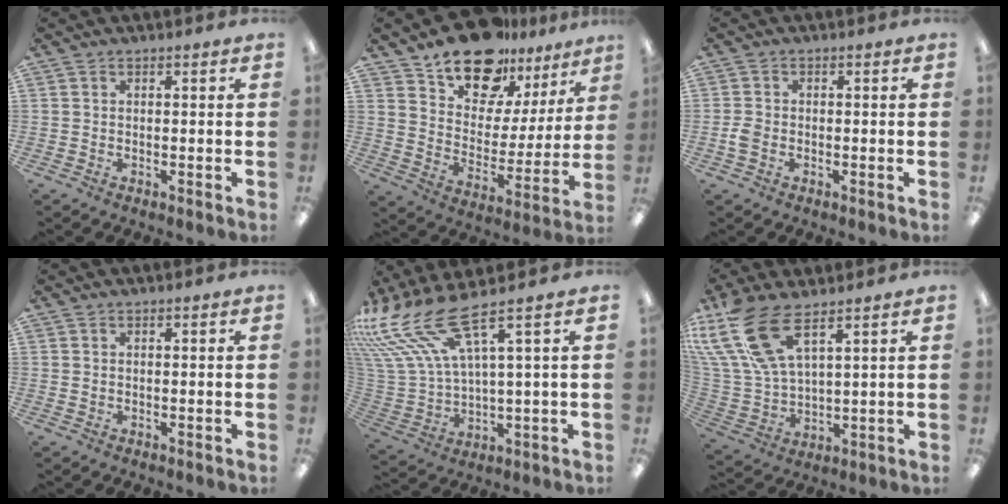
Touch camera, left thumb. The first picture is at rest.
{"total": 16.9, "force": [13.8, 7.9, 5.6], "torque": [-0.099, -0.101, 0.250]}
{"total": 2.4, "force": [-0.7, 1.7, 1.6], "torque": [-0.035, 0.001, -0.014]}
{"total": 0.8, "force": [0.4, 0.4, 0.5], "torque": [-0.011, 0.003, 0.007]}
{"total": 17.5, "force": [10.8, 5.9, 12.4], "torque": [-0.278, -0.066, 0.190]}
{"total": 17.8, "force": [10.7, 7.6, 12.1], "torque": [-0.284, -0.051, 0.193]}